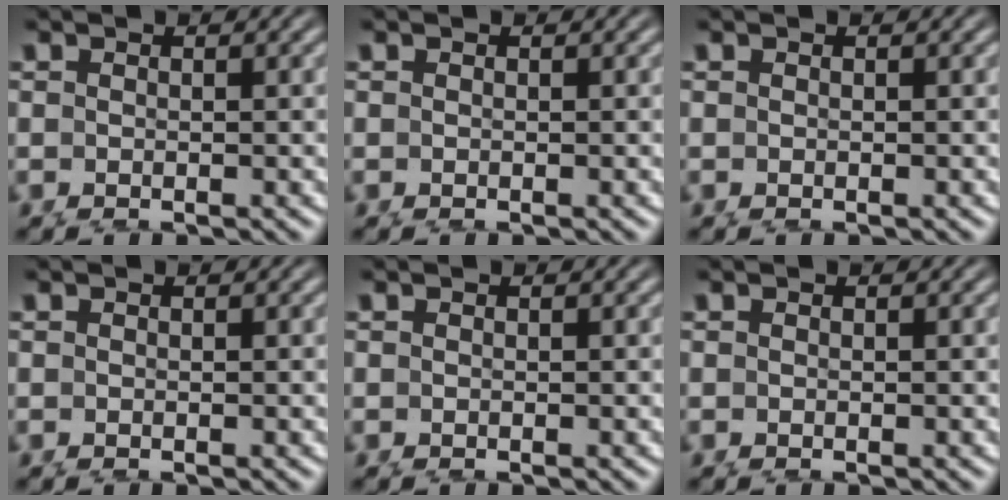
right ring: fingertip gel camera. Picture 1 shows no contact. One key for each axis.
{"total": 0.0}
{"total": 0.0}
{"total": 0.0}
{"total": 0.0}
{"total": 0.0}